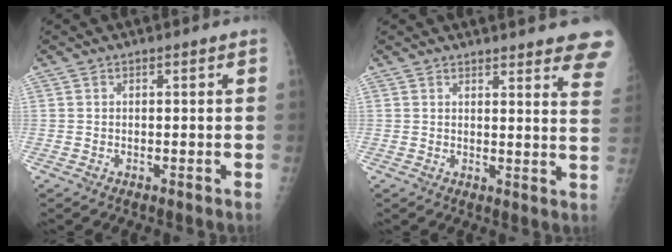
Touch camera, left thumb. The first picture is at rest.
{"total": 14.5, "force": [13.1, 2.1, 5.9], "torque": [-0.041, -0.085, 0.127]}